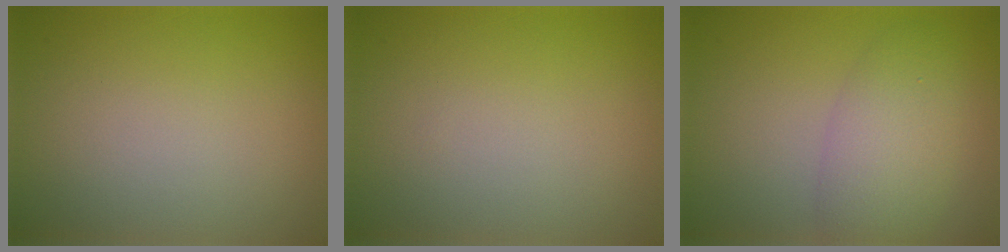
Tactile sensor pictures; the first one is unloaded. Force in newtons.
{"total": 0.0}
{"total": 4.5, "press": 4.5, "slide": 0.1}